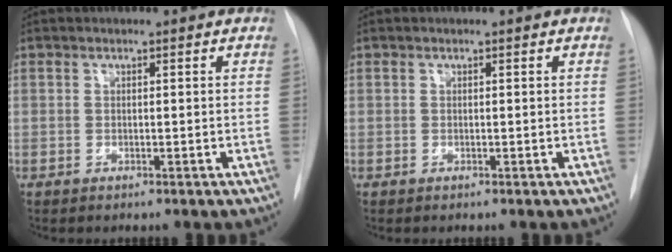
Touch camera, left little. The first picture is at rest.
{"total": 0.0}